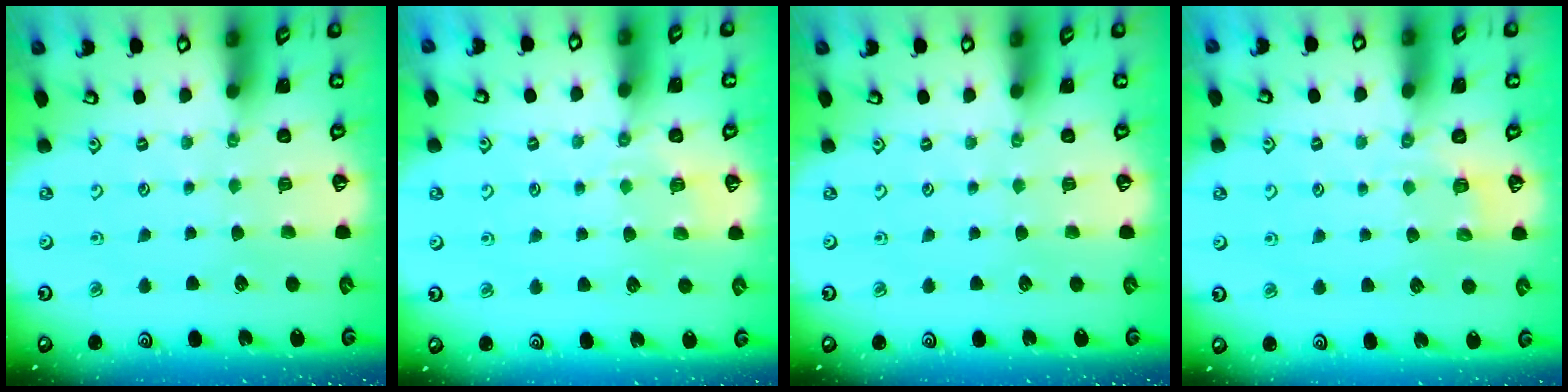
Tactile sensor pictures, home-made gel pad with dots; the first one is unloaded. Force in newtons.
{"total": 4.1, "press": 3.9, "slide": 1.2}
{"total": 0.0}
{"total": 2.1, "press": 1.0, "slide": 1.9}